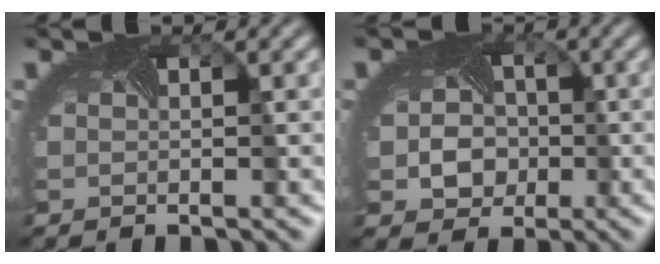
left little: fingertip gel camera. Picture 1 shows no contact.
{"total": 5.6, "force": [-0.8, 4.8, 2.8], "torque": [-0.028, -0.014, -0.014]}